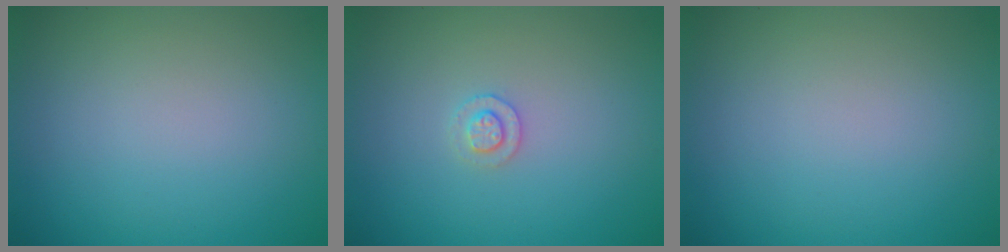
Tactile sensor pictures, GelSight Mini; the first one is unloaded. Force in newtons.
{"total": 1.3, "press": 1.2, "slide": 0.3}
{"total": 0.0}